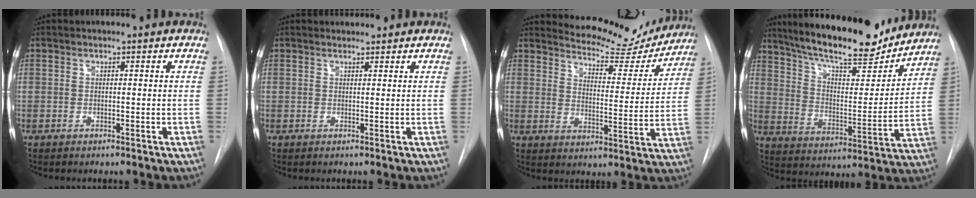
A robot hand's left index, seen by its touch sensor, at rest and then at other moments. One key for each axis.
{"total": 1.2, "fx": 1.2, "fy": 0.3, "fz": 0.0, "tx": -0.010, "ty": 0.010, "tz": 0.023}
{"total": 13.3, "fx": 12.8, "fy": 3.0, "fz": 2.1, "tx": -0.023, "ty": -0.030, "tz": 0.160}
{"total": 20.4, "fx": 17.8, "fy": 3.9, "fz": 9.0, "tx": -0.150, "ty": -0.007, "tz": 0.270}